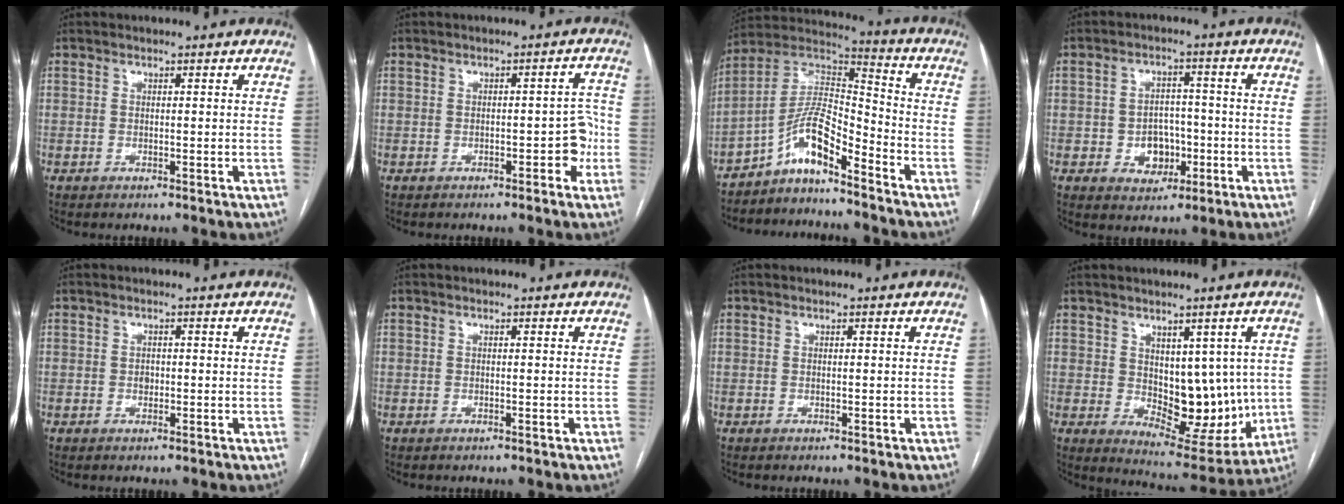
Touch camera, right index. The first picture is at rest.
{"total": 3.9, "force": [-1.4, 1.7, 3.2], "torque": [-0.028, 0.019, -0.016]}
{"total": 9.8, "force": [-6.7, 1.9, 7.0], "torque": [-0.143, 0.029, -0.126]}
{"total": 5.9, "force": [-1.6, 4.5, 3.4], "torque": [-0.052, 0.013, -0.019]}
{"total": 0.9, "force": [0.0, 0.7, 0.5], "torque": [-0.005, 0.003, 0.002]}
{"total": 0.0}
{"total": 0.0}
{"total": 11.7, "force": [0.4, 6.7, 9.6], "torque": [-0.113, -0.003, 0.035]}